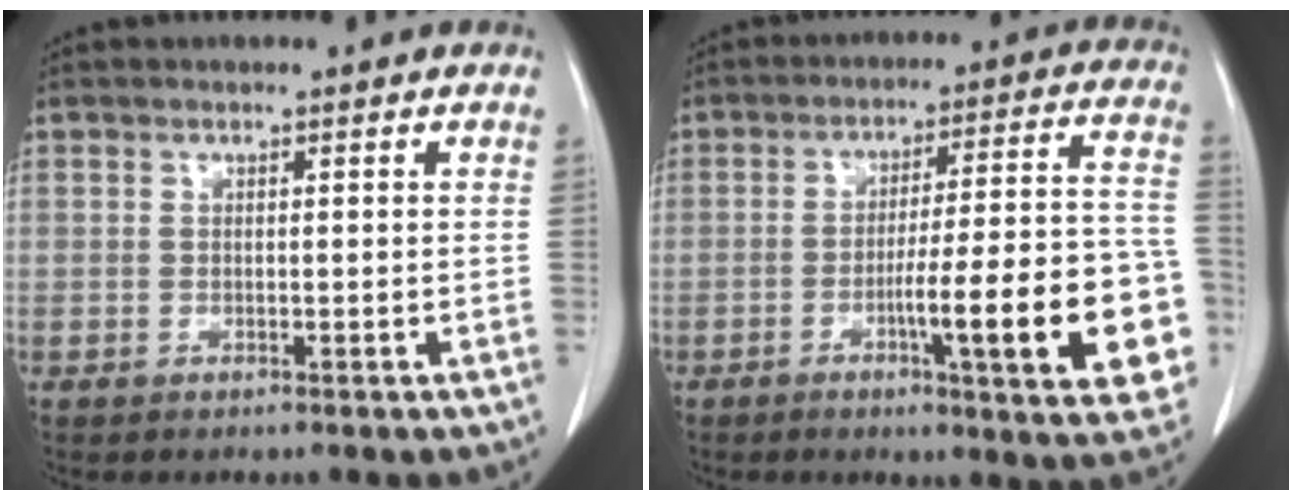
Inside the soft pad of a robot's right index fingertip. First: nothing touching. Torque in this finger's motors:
{"motor_torque": [0.86, -0.39, 0.42, 0.11]}